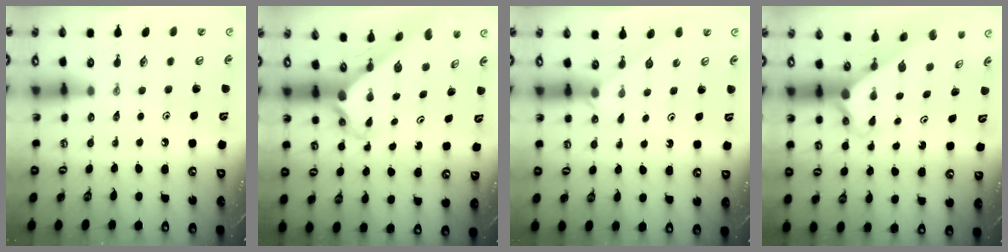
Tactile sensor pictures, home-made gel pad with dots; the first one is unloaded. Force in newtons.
{"total": 2.8, "press": 2.7, "slide": 0.2}
{"total": 1.9, "press": 1.9, "slide": 0.3}
{"total": 2.8, "press": 2.8, "slide": 0.2}